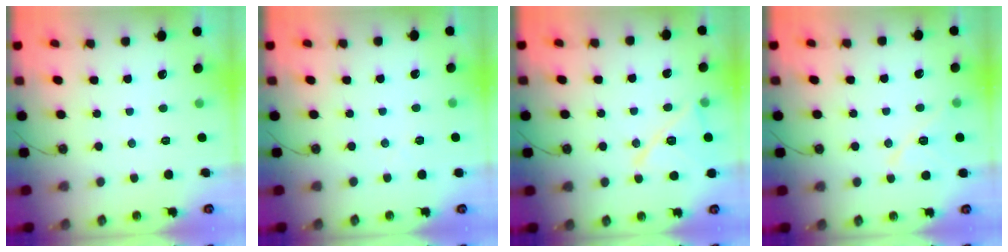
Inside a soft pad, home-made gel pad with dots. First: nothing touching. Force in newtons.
{"total": 9.9, "press": 1.4, "slide": 9.8}
{"total": 15.0, "press": 14.9, "slide": 0.8}
{"total": 9.5, "press": 9.4, "slide": 1.4}